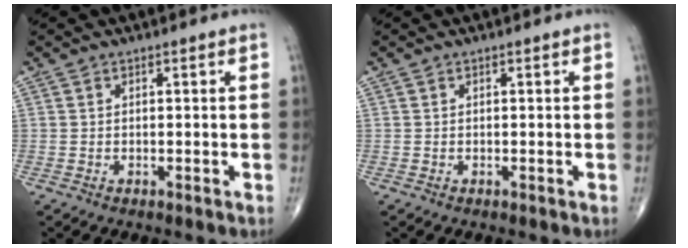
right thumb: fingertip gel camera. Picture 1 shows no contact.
{"total": 0.0}